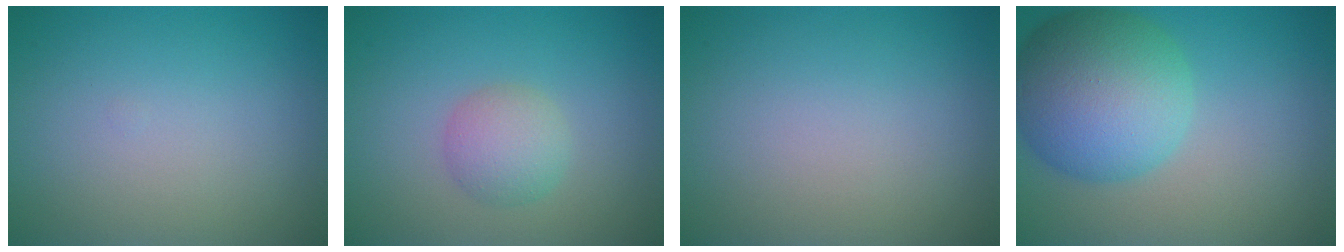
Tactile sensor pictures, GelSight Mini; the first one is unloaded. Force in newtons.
{"total": 2.7, "press": 2.7, "slide": 0.1}
{"total": 0.0}
{"total": 9.6, "press": 9.6, "slide": 0.5}